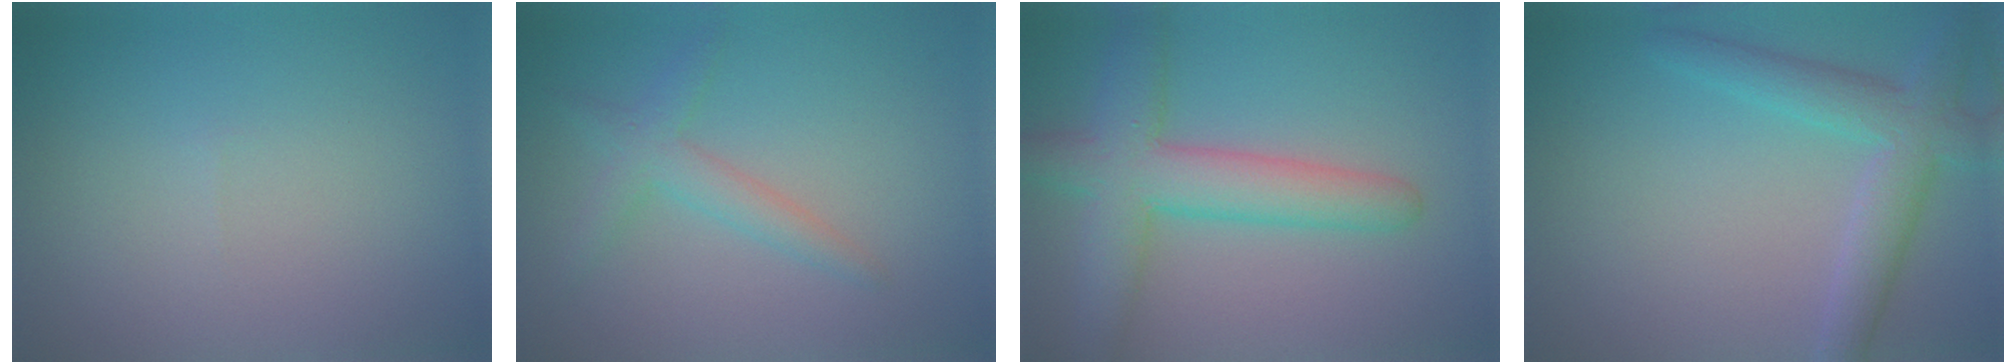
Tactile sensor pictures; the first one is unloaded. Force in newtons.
{"total": 2.5, "press": 2.5, "slide": 0.1}
{"total": 6.4, "press": 6.4, "slide": 0.5}
{"total": 4.4, "press": 4.4, "slide": 0.2}